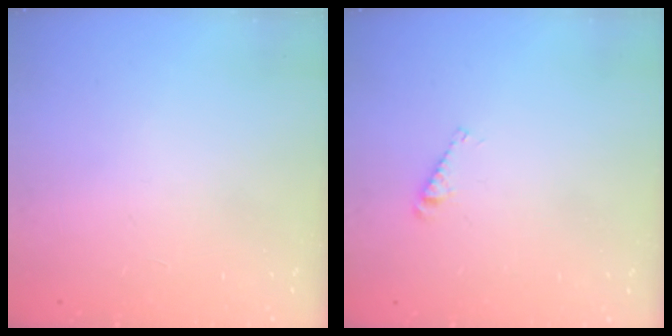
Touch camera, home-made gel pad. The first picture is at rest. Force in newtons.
{"total": 3.3, "press": 3.3, "slide": 0.3}